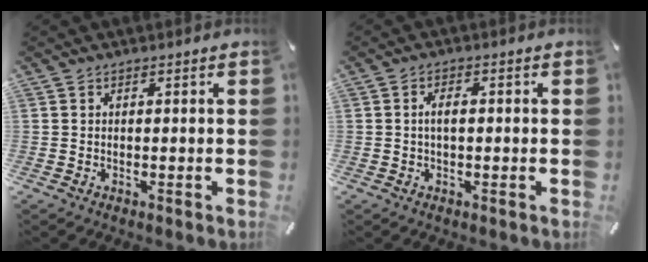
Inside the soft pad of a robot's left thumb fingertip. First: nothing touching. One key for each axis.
{"total": 3.2, "fx": 0.0, "fy": 1.5, "fz": 2.8, "tx": -0.054, "ty": 0.007, "tz": -0.003}